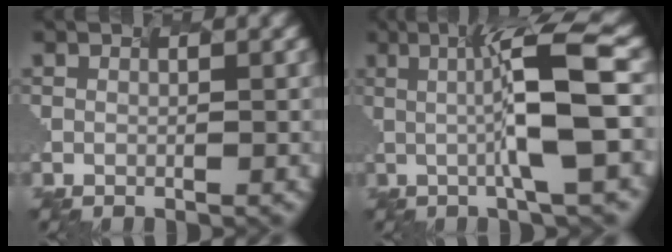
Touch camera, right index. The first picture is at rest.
{"total": 6.8, "force": [-0.4, 0.2, 6.8], "torque": [-0.122, -0.003, 0.022]}